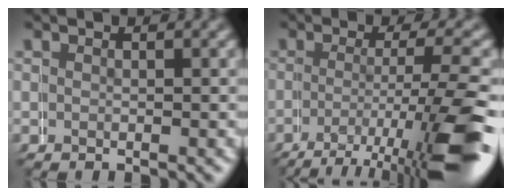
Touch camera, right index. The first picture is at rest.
{"total": 8.1, "force": [-3.5, 1.3, 7.2], "torque": [-0.112, -0.024, -0.039]}